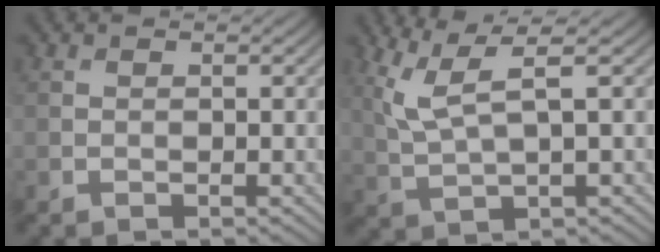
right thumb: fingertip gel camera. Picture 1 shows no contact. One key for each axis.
{"total": 6.2, "fx": 2.3, "fy": 1.5, "fz": 5.6, "tx": -0.130, "ty": 0.010, "tz": 0.054}